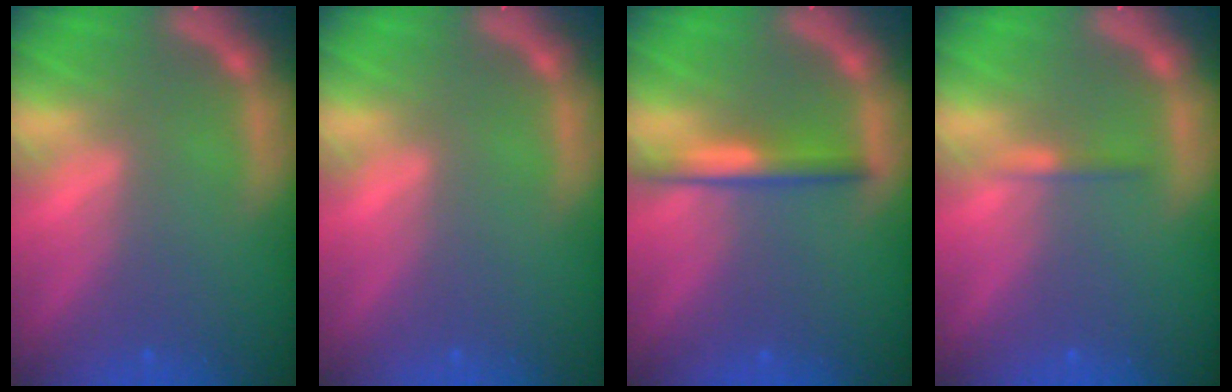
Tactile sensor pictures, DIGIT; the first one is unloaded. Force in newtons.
{"total": 0.0}
{"total": 3.0}
{"total": 0.9}